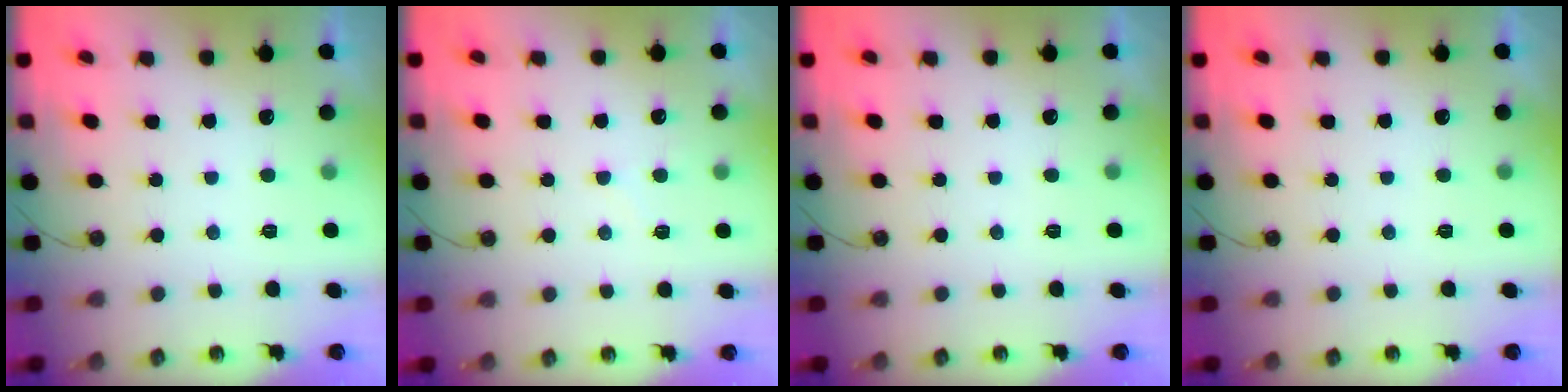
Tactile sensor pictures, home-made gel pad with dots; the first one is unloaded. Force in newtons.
{"total": 6.1, "press": 6.1, "slide": 0.7}
{"total": 0.0}
{"total": 0.0}